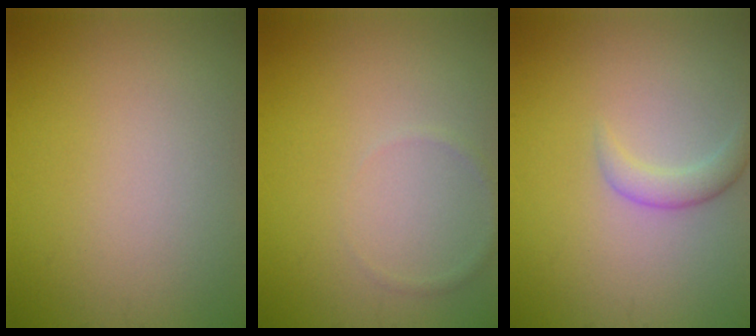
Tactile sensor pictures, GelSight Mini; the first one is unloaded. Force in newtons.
{"total": 0.7, "press": 0.7, "slide": 0.0}
{"total": 1.9, "press": 1.9, "slide": 0.0}